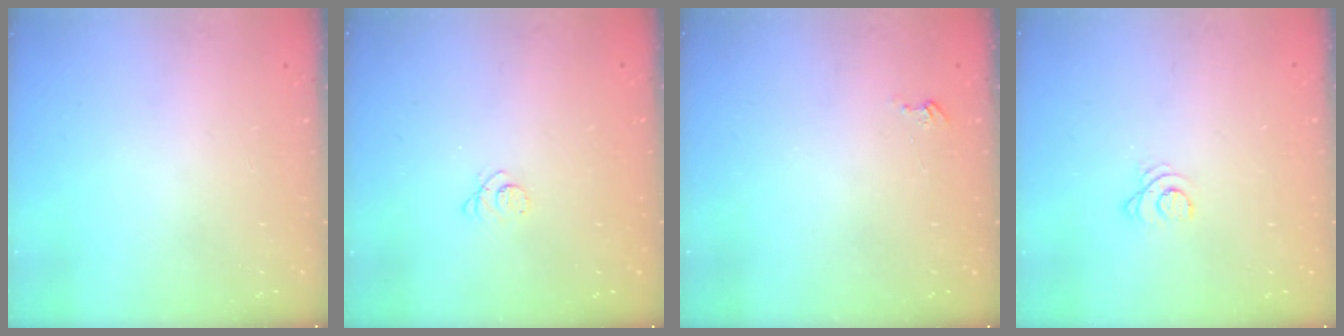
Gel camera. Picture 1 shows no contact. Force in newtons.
{"total": 2.5, "press": 2.5, "slide": 0.3}
{"total": 2.7, "press": 2.7, "slide": 0.3}
{"total": 2.4, "press": 2.4, "slide": 0.3}